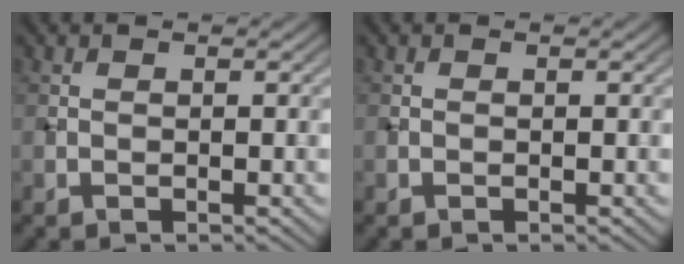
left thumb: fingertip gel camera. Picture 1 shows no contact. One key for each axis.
{"total": 0.0}